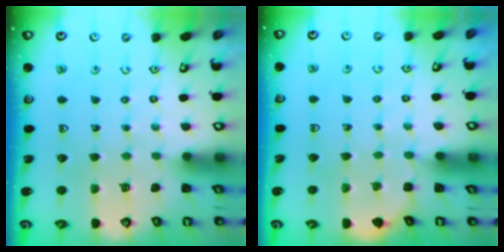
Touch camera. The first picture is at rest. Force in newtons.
{"total": 2.7, "press": 2.7, "slide": 0.3}